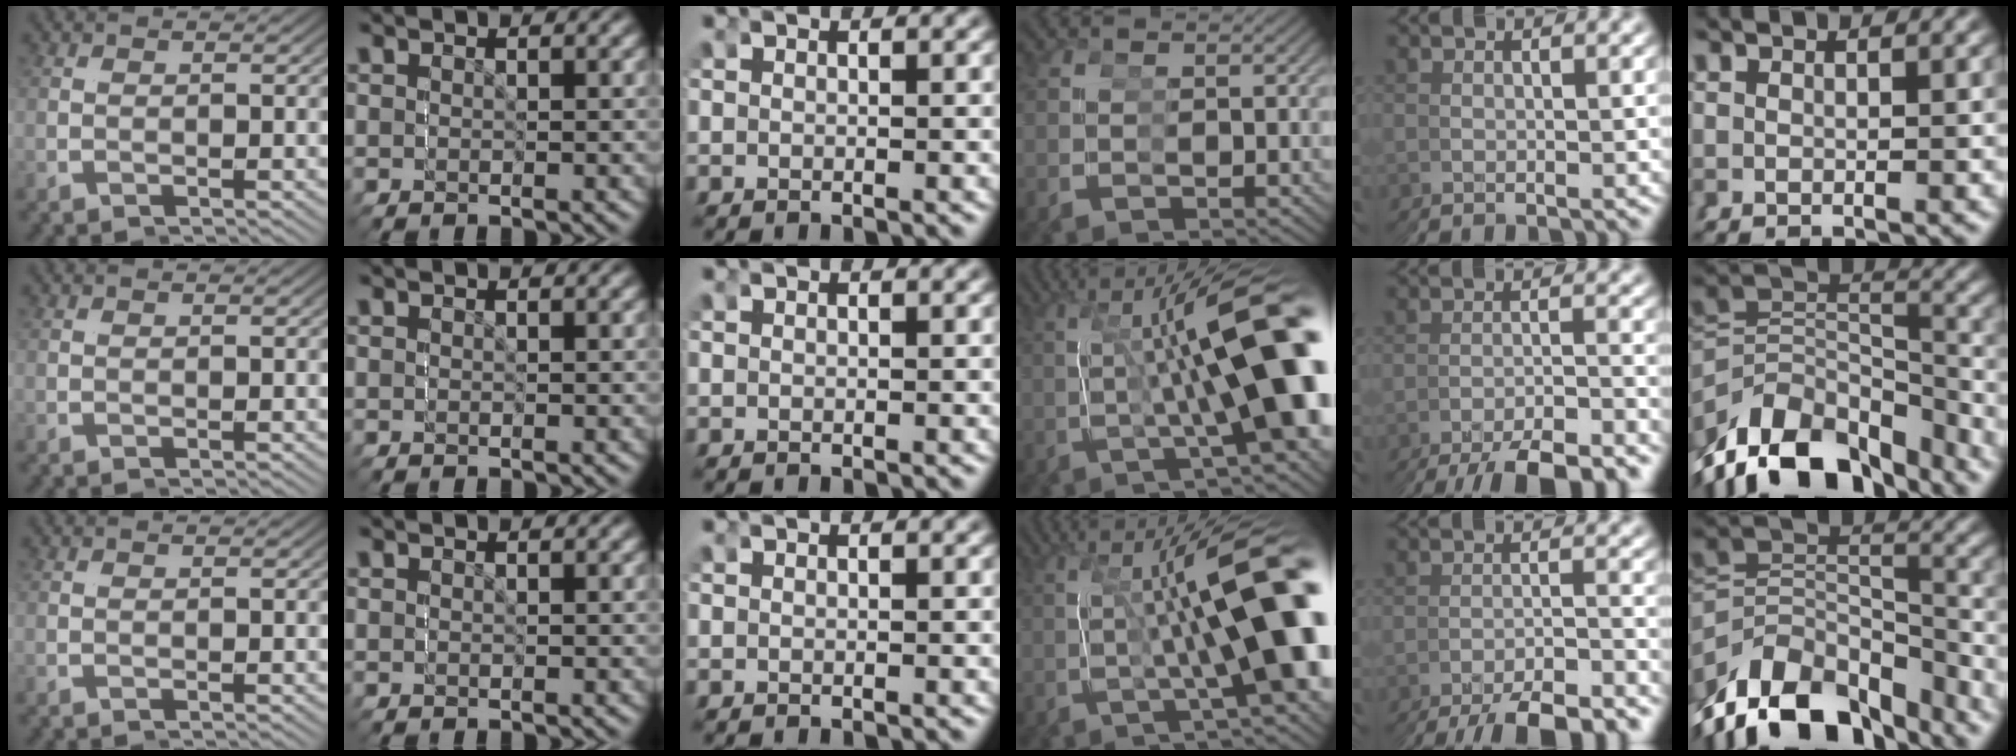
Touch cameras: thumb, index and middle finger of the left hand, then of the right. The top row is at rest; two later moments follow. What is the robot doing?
{"motion": "grasp_and_lifting", "object": "screwdriver"}